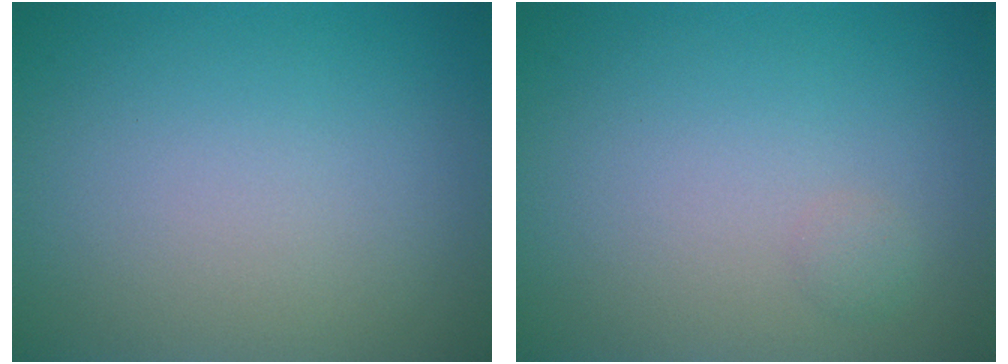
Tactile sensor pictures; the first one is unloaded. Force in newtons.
{"total": 0.7, "press": 0.7, "slide": 0.0}